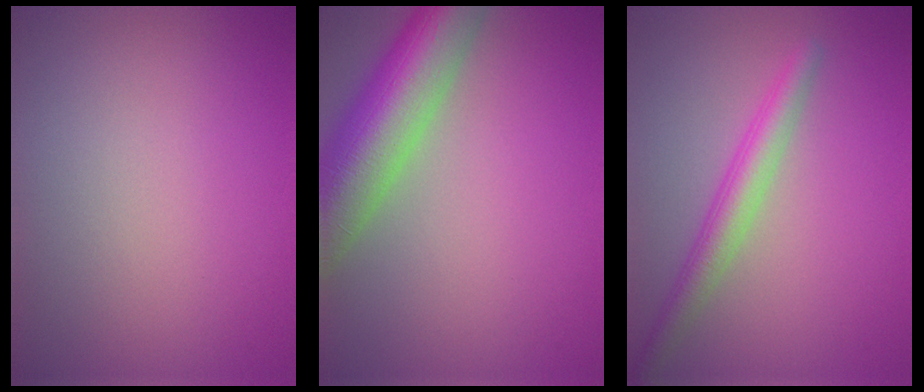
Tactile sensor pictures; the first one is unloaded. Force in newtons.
{"total": 10.1, "press": 10.1, "slide": 0.7}
{"total": 3.3, "press": 3.3, "slide": 0.1}